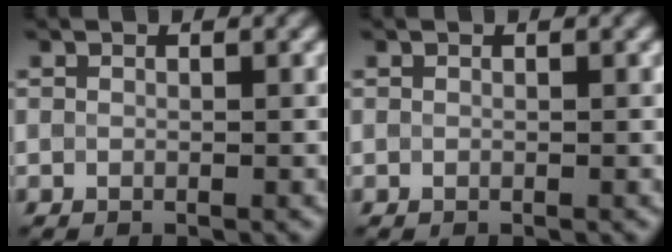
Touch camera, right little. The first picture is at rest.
{"total": 0.0}